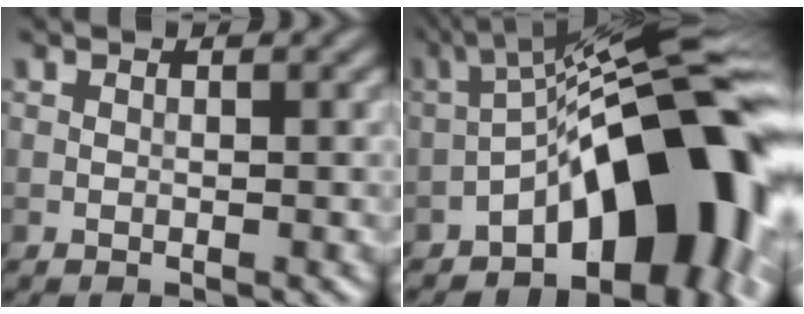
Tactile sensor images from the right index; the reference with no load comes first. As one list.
[{"total": 14.4, "force": [-5.4, 5.8, 12.1], "torque": [-0.127, 0.038, -0.094]}]